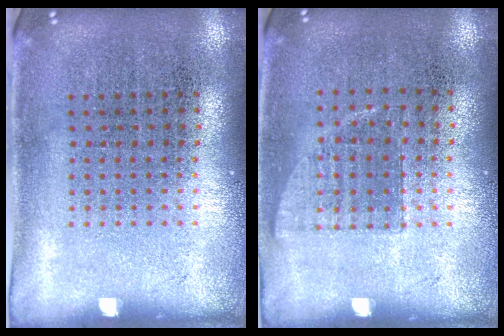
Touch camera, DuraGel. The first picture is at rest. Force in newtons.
{"total": 0.7, "press": 0.6, "slide": 0.3}